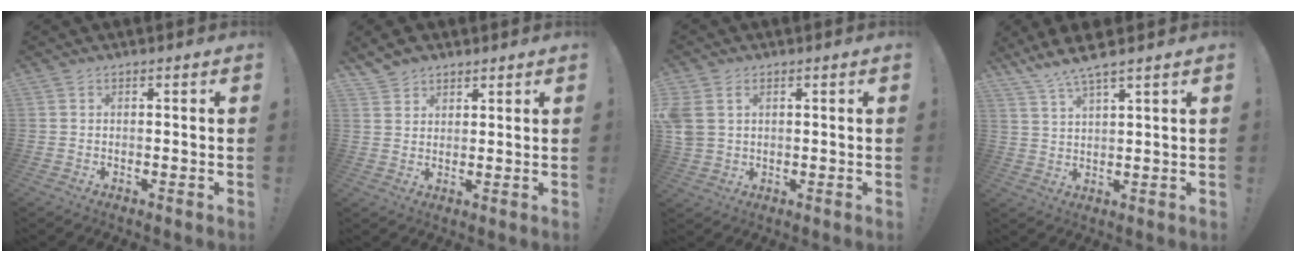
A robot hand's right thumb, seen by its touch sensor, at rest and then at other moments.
{"total": 4.2, "force": [3.6, 2.1, 0.7], "torque": [-0.016, -0.020, 0.070]}
{"total": 4.7, "force": [1.8, 3.7, 2.4], "torque": [-0.062, -0.002, 0.035]}
{"total": 6.2, "force": [5.4, -0.1, 3.0], "torque": [-0.068, -0.029, 0.098]}